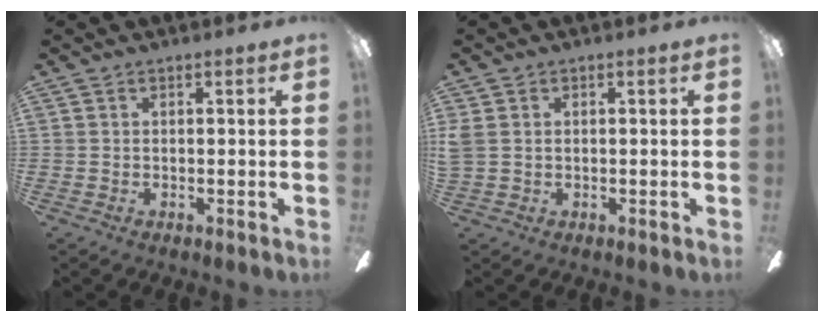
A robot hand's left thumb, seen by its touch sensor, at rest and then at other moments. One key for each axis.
{"total": 2.2, "fx": 0.3, "fy": 1.6, "fz": 1.4, "tx": -0.044, "ty": -0.001, "tz": 0.001}